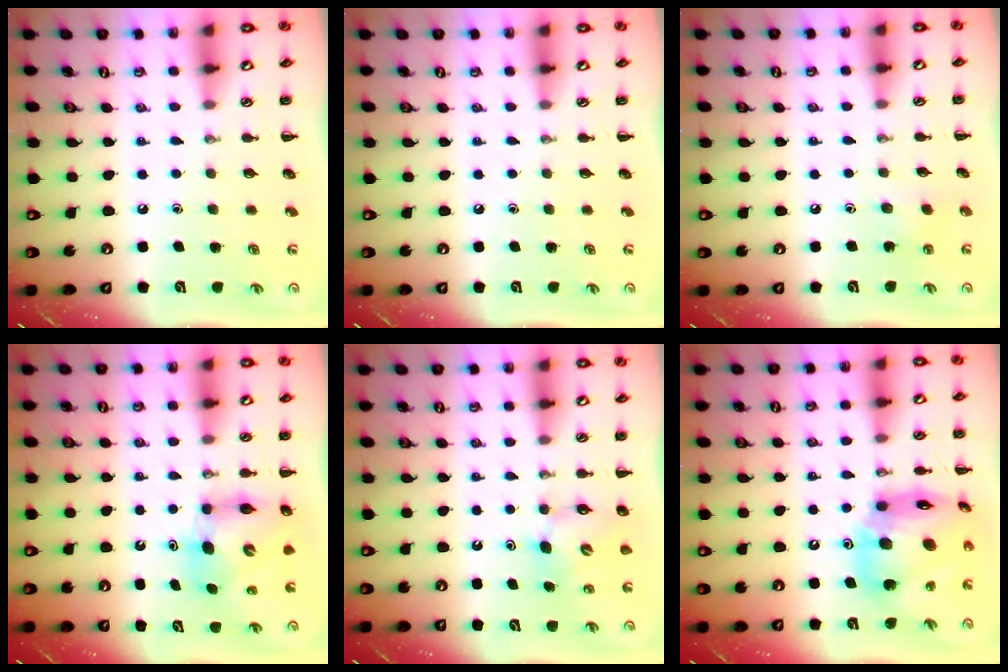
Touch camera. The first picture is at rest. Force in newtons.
{"total": 0.0}
{"total": 5.9, "press": 5.7, "slide": 1.4}
{"total": 6.8, "press": 6.7, "slide": 1.1}
{"total": 4.6, "press": 4.5, "slide": 0.9}
{"total": 19.3, "press": 18.8, "slide": 4.3}